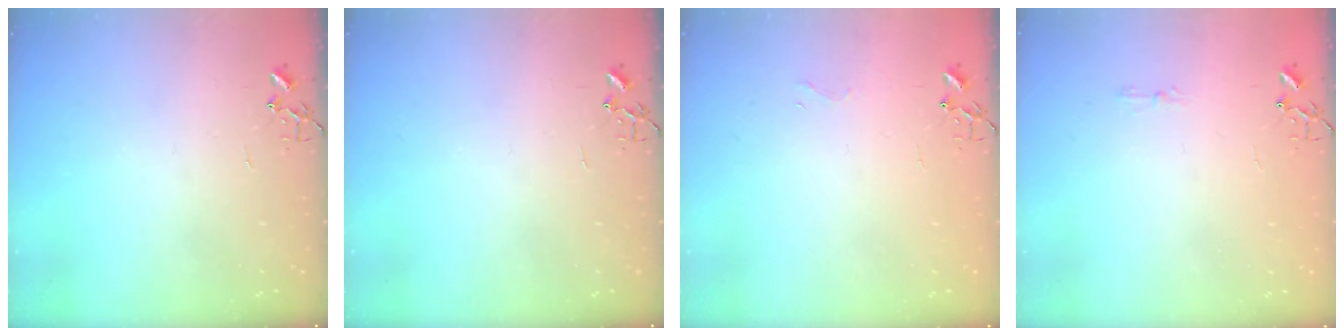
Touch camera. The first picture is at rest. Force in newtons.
{"total": 0.0}
{"total": 3.4, "press": 3.4, "slide": 0.3}
{"total": 4.0, "press": 3.9, "slide": 0.4}